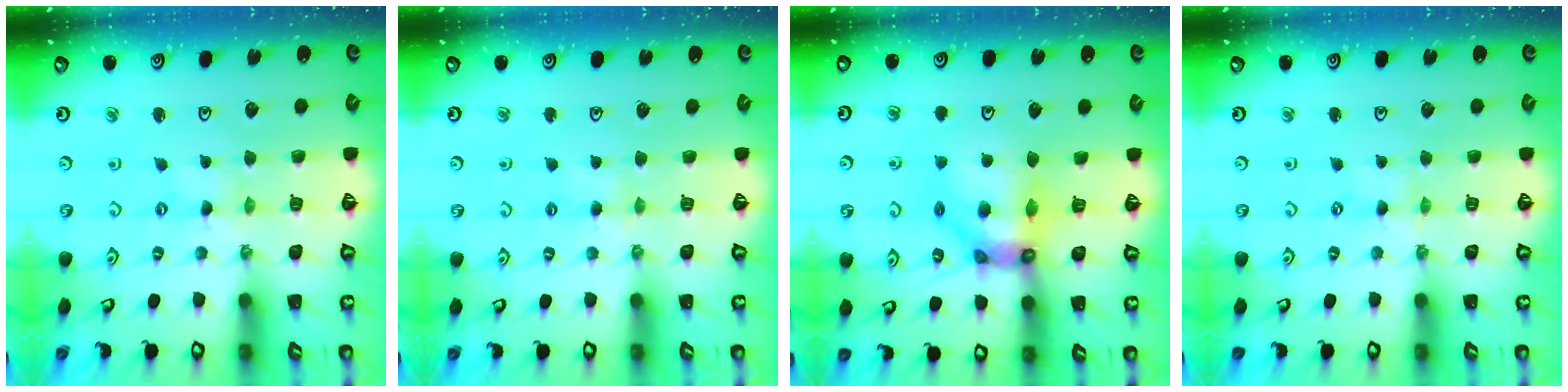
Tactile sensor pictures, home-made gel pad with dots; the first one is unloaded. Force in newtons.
{"total": 3.0, "press": 2.9, "slide": 0.4}
{"total": 12.2, "press": 12.1, "slide": 1.0}
{"total": 0.9, "press": 0.9, "slide": 0.3}